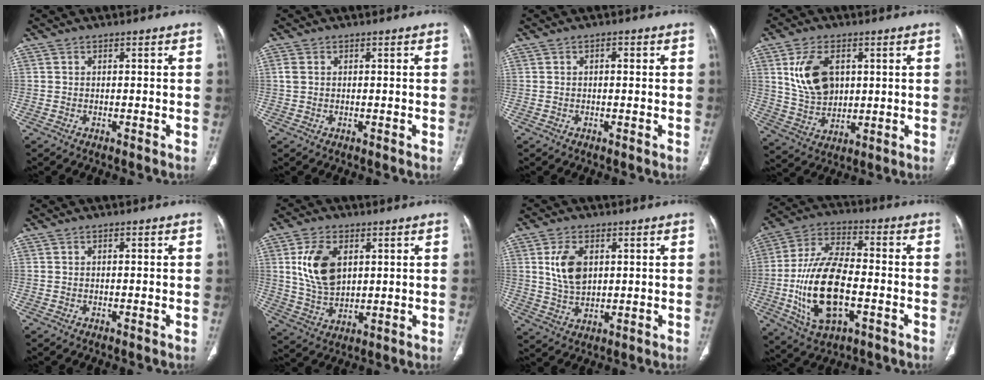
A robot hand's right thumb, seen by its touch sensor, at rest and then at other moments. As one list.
[{"total": 1.7, "force": [0.3, 1.3, 1.0], "torque": [-0.027, 0.003, 0.005]}, {"total": 0.9, "force": [0.2, 0.5, 0.8], "torque": [-0.009, 0.002, 0.000]}, {"total": 11.3, "force": [3.2, 7.5, 7.9], "torque": [-0.130, -0.013, 0.072]}, {"total": 0.0}, {"total": 11.3, "force": [3.1, 7.1, 8.3], "torque": [-0.145, -0.013, 0.068]}, {"total": 8.0, "force": [2.1, 4.8, 6.0], "torque": [-0.106, -0.010, 0.048]}, {"total": 18.5, "force": [-3.9, 9.3, 15.5], "torque": [-0.293, 0.022, -0.066]}]